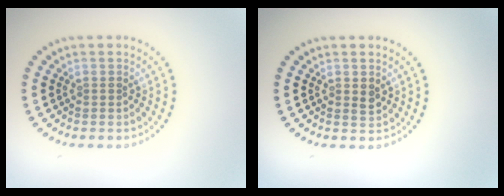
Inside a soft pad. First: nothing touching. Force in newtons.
{"total": 1.2, "press": 1.2, "slide": 0.1}